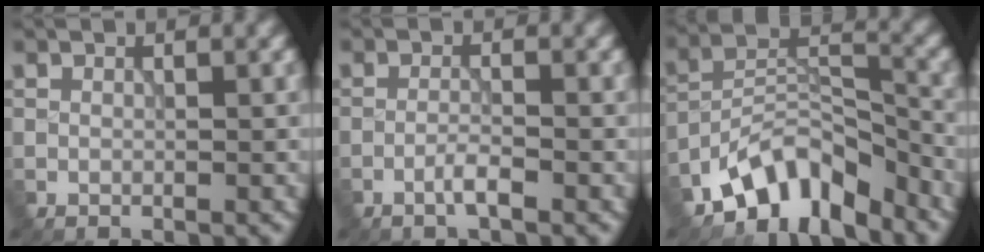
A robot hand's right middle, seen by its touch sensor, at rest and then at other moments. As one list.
[{"total": 1.6, "force": [-1.0, 0.1, 1.2], "torque": [-0.022, 0.005, -0.023]}, {"total": 7.4, "force": [-6.0, 2.9, 3.2], "torque": [-0.040, 0.002, -0.122]}]